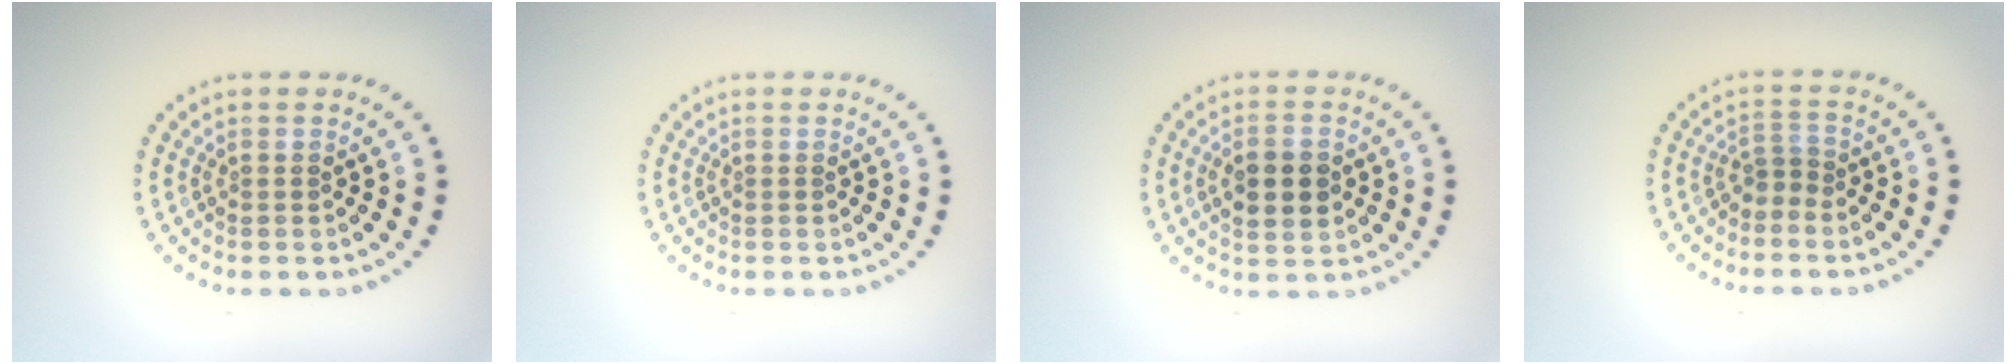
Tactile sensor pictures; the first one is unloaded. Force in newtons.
{"total": 0.0}
{"total": 3.7, "press": 3.7, "slide": 0.1}
{"total": 1.5, "press": 1.0, "slide": 1.2}